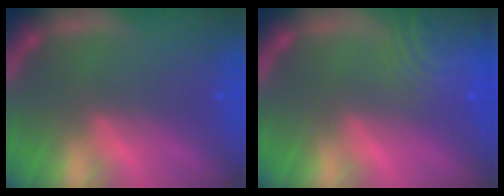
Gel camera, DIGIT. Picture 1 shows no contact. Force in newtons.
{"total": 8.5}